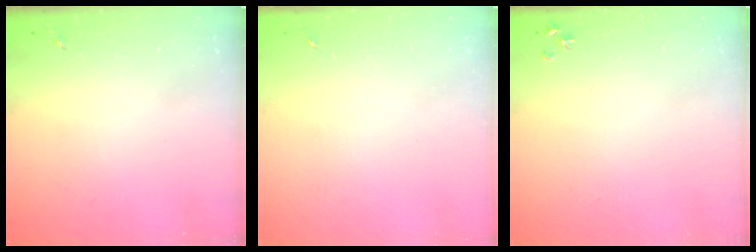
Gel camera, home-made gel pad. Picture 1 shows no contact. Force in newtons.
{"total": 0.0}
{"total": 3.2, "press": 3.2, "slide": 0.4}